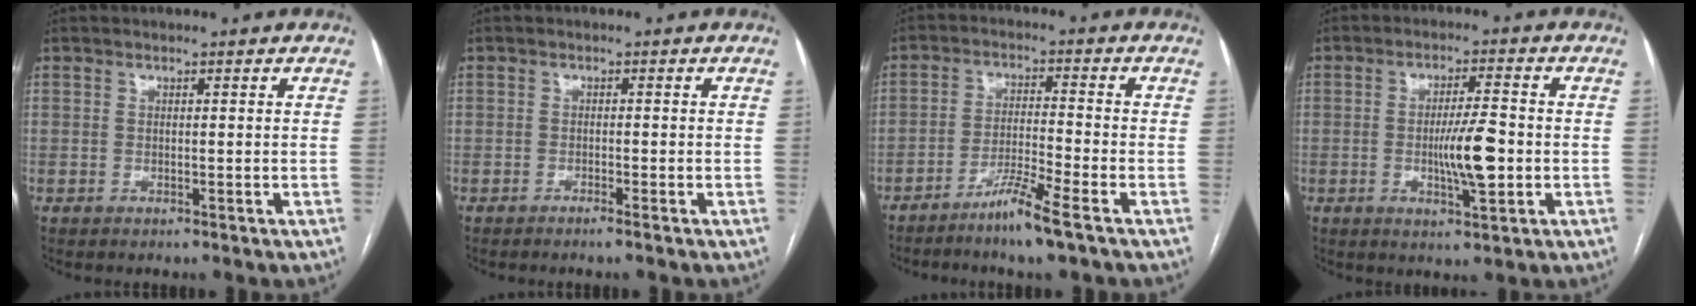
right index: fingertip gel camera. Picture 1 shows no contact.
{"total": 0.9, "force": [-0.7, -0.2, 0.5], "torque": [-0.009, 0.001, -0.014]}
{"total": 6.1, "force": [-4.3, -0.7, 4.3], "torque": [-0.079, -0.014, -0.088]}
{"total": 7.2, "force": [-1.2, 1.0, 7.0], "torque": [-0.121, -0.005, -0.020]}